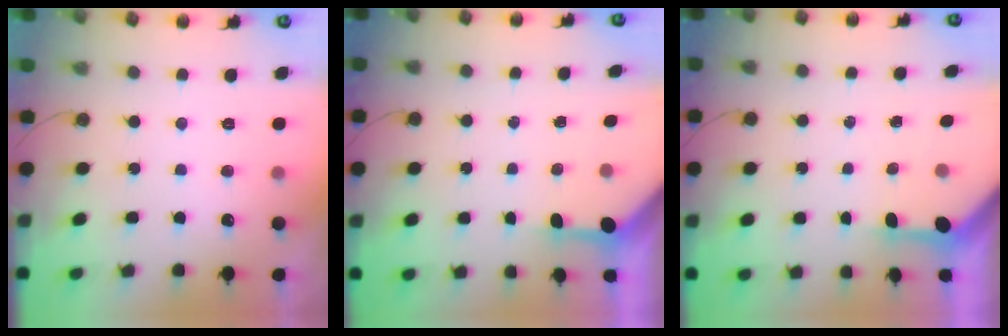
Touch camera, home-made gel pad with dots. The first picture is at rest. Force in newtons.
{"total": 3.3, "press": 3.3, "slide": 0.3}
{"total": 3.3, "press": 3.3, "slide": 0.2}